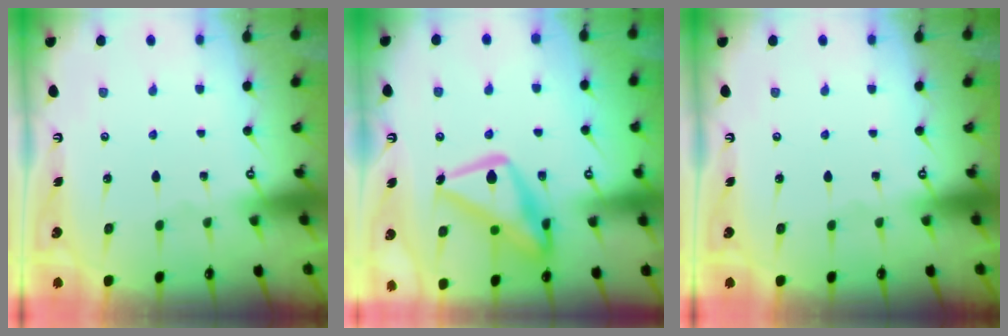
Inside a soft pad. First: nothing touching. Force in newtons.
{"total": 18.7, "press": 18.6, "slide": 1.6}
{"total": 0.0}